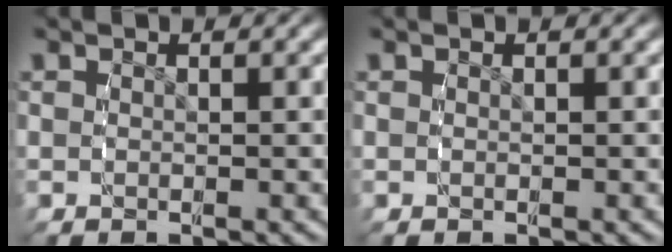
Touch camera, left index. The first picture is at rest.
{"total": 0.0}